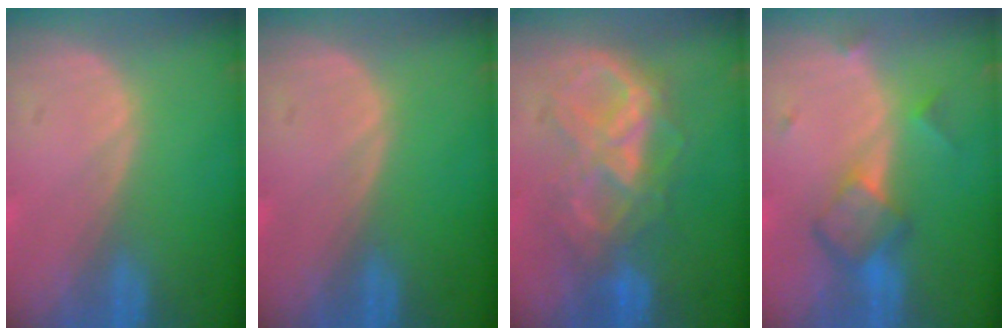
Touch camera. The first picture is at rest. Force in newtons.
{"total": 0.0}
{"total": 7.7, "press": 7.7, "slide": 0.5}
{"total": 6.0, "press": 5.2, "slide": 3.0}